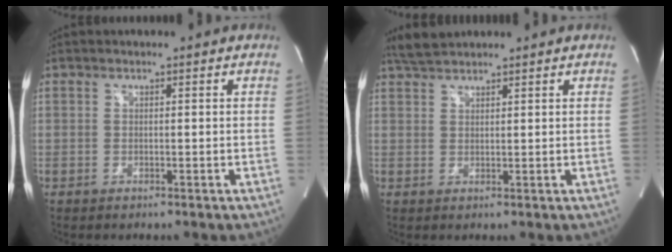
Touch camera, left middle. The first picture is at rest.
{"total": 3.3, "force": [3.1, 0.4, 1.0], "torque": [-0.029, 0.014, 0.064]}